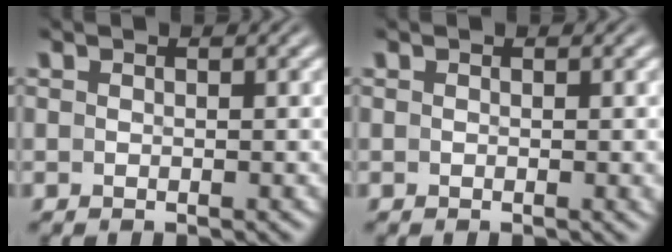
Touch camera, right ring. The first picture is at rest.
{"total": 1.2, "force": [-0.3, -1.2, 0.0], "torque": [0.010, -0.012, 0.005]}